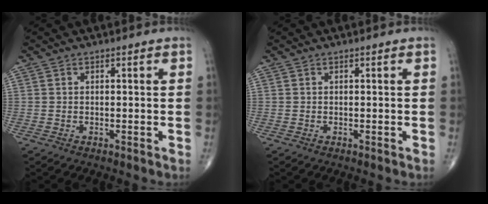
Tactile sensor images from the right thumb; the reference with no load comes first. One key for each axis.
{"total": 0.0}